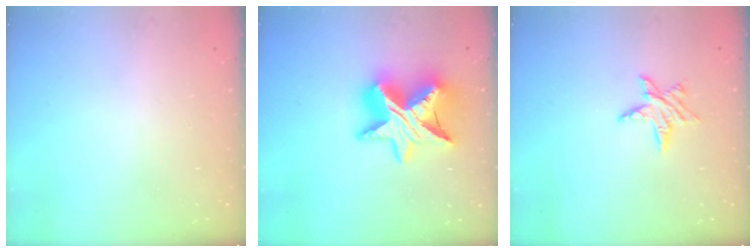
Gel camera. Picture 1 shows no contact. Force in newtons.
{"total": 16.8, "press": 16.8, "slide": 1.1}
{"total": 6.5, "press": 6.5, "slide": 0.3}